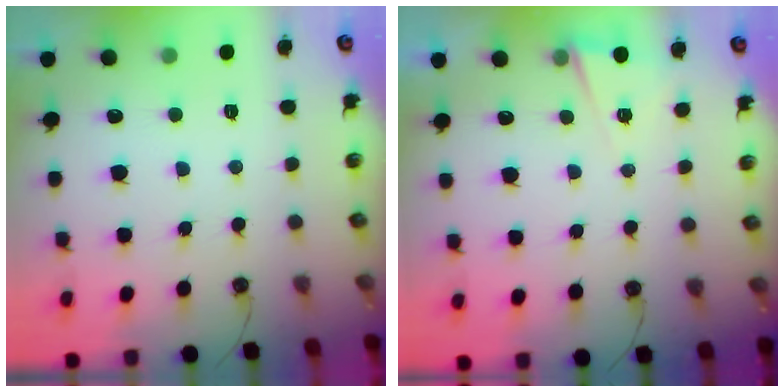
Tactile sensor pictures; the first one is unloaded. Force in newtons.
{"total": 2.9, "press": 2.6, "slide": 1.3}